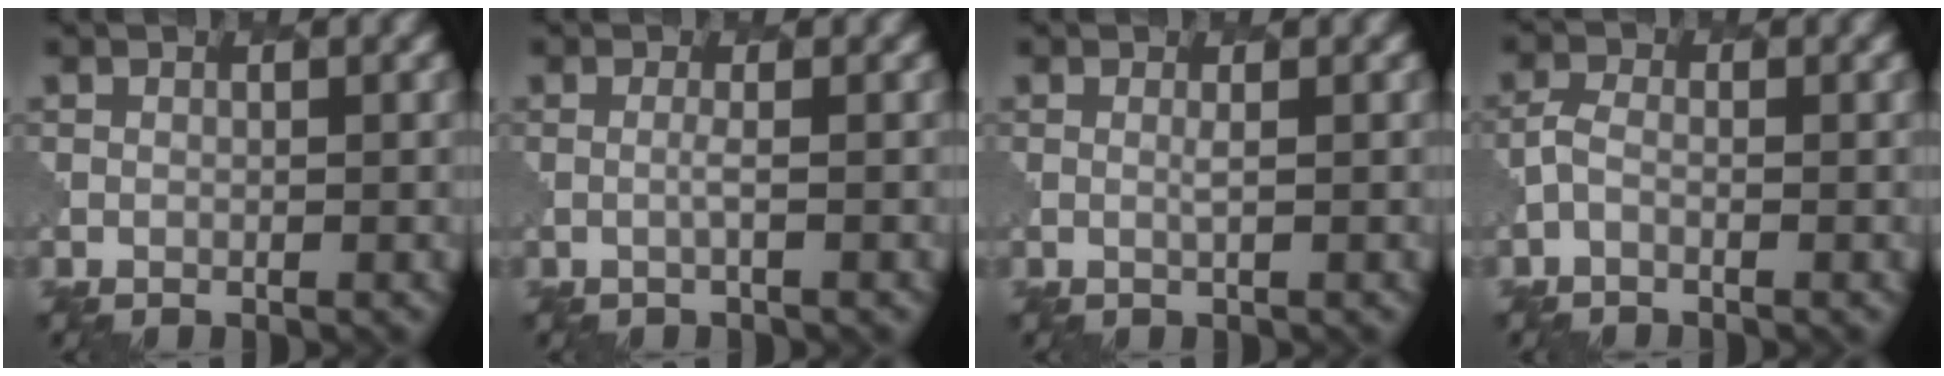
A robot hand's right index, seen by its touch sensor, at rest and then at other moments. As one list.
[{"total": 0.9, "force": [0.1, 0.0, 0.9], "torque": [-0.011, 0.003, -0.006]}, {"total": 0.8, "force": [0.4, 0.1, 0.7], "torque": [-0.010, -0.001, 0.003]}, {"total": 1.0, "force": [-0.7, 0.4, 0.6], "torque": [-0.019, -0.001, -0.021]}]